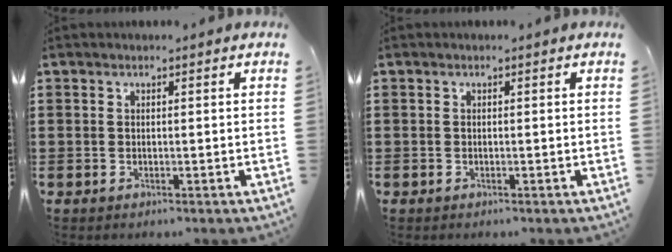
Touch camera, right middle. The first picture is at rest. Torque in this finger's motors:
{"motor_torque": [-0.11, -0.07, 0.02, -0.01]}